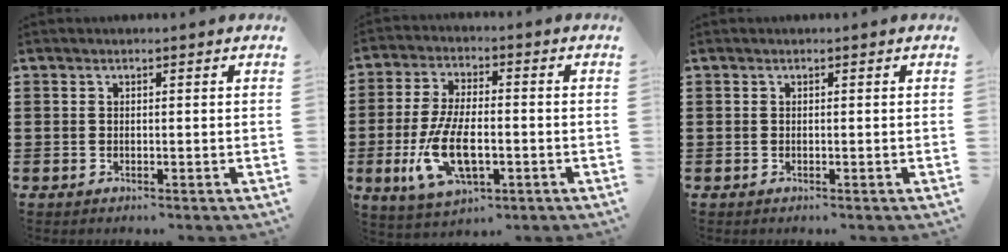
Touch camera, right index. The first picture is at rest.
{"total": 10.5, "force": [-2.9, 4.7, 8.9], "torque": [-0.202, -0.013, -0.054]}
{"total": 0.0}